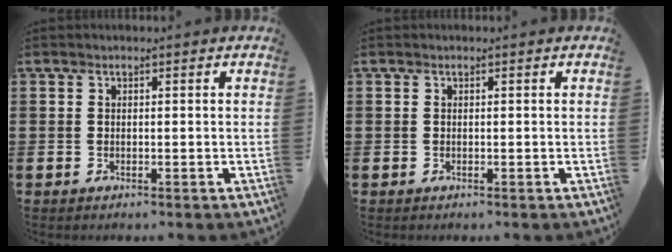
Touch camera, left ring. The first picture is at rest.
{"total": 0.0}